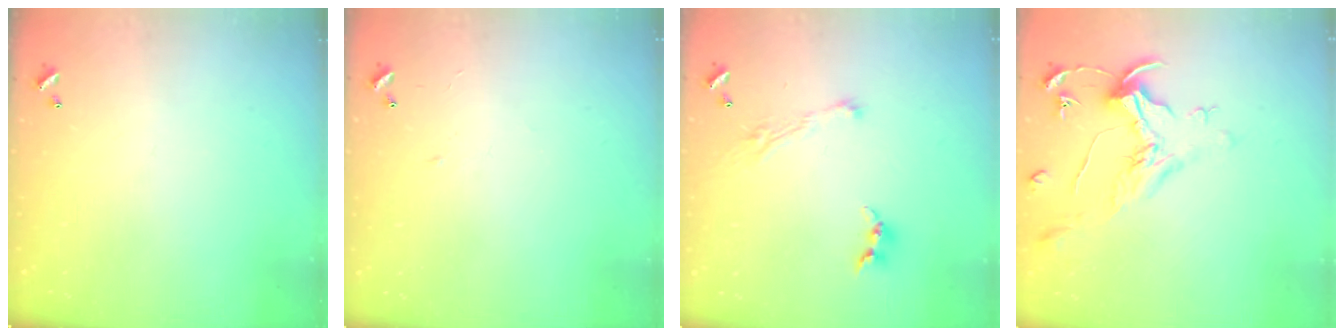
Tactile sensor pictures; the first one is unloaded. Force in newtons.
{"total": 2.9, "press": 2.9, "slide": 0.4}
{"total": 2.7, "press": 2.7, "slide": 0.4}
{"total": 1.6, "press": 1.4, "slide": 0.7}